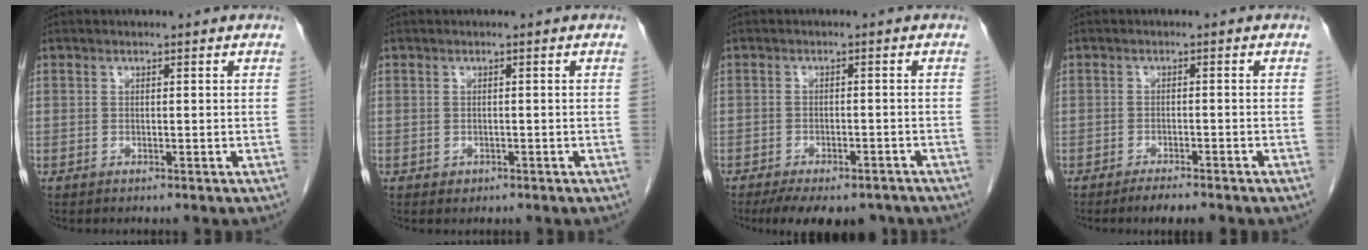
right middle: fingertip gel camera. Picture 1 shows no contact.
{"total": 0.8, "force": [-0.4, 0.6, 0.2], "torque": [-0.005, 0.001, -0.002]}
{"total": 10.0, "force": [-8.4, 1.5, 5.2], "torque": [-0.068, -0.013, -0.116]}
{"total": 2.7, "force": [-2.3, 0.2, 1.6], "torque": [-0.030, -0.005, -0.036]}